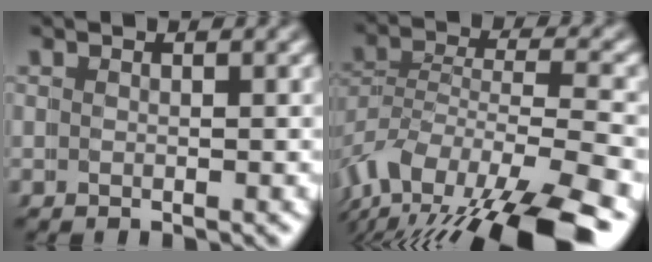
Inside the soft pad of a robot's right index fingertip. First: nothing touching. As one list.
[{"total": 8.6, "force": [-4.5, 4.1, 6.0], "torque": [-0.121, -0.041, -0.059]}]